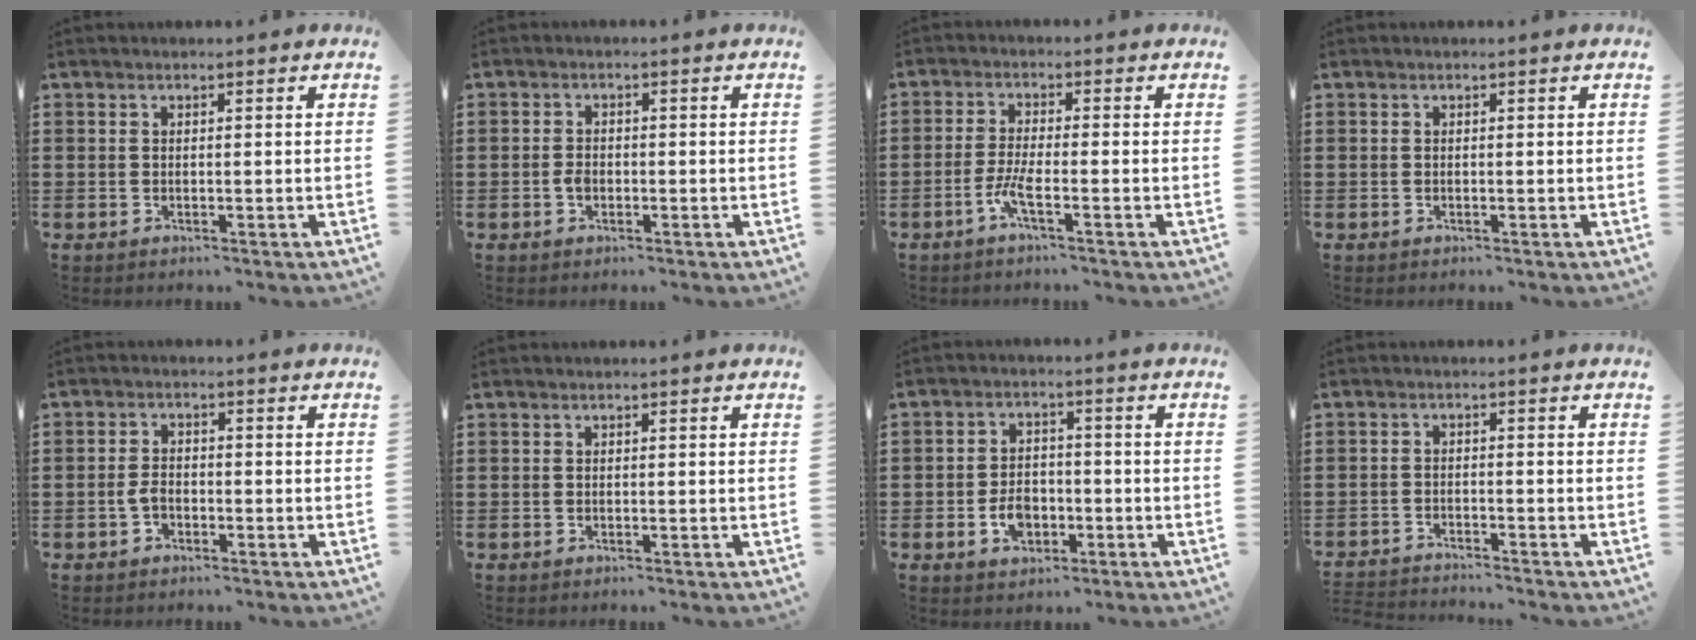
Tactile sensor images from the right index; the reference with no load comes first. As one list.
[{"total": 1.9, "force": [-0.7, 1.2, 1.4], "torque": [-0.033, -0.001, -0.014]}, {"total": 3.9, "force": [-2.2, 0.2, 3.3], "torque": [-0.076, -0.008, -0.045]}, {"total": 0.0}, {"total": 2.6, "force": [-1.0, 1.6, 1.7], "torque": [-0.050, -0.002, -0.025]}, {"total": 0.0}, {"total": 4.4, "force": [-1.5, 3.2, 2.6], "torque": [-0.058, 0.004, -0.029]}, {"total": 2.5, "force": [-2.5, -0.2, -0.2], "torque": [-0.002, -0.001, -0.055]}]